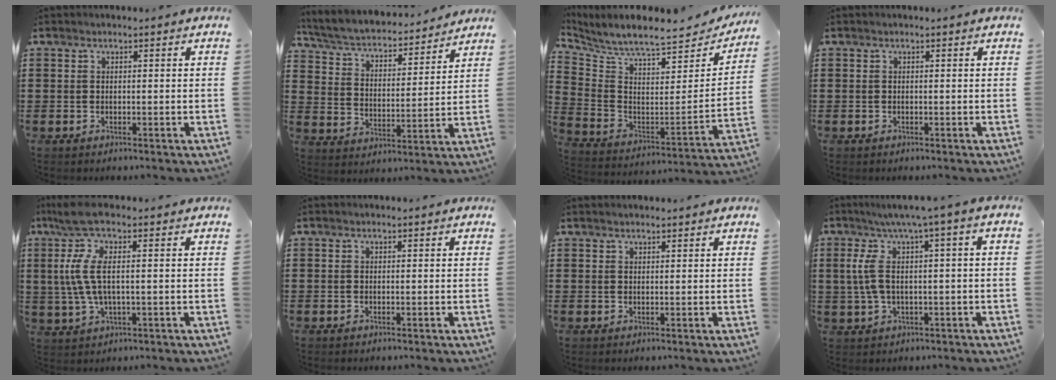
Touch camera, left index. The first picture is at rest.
{"total": 4.2, "force": [3.8, 0.9, 1.5], "torque": [-0.051, -0.030, 0.059]}
{"total": 6.8, "force": [6.2, 0.3, 2.7], "torque": [-0.087, -0.063, 0.102]}
{"total": 0.0}
{"total": 8.5, "force": [0.9, 1.6, 8.2], "torque": [-0.206, -0.018, 0.003]}
{"total": 0.0}
{"total": 0.9, "force": [0.8, 0.0, 0.2], "torque": [-0.006, -0.001, 0.017]}
{"total": 7.1, "force": [0.5, 1.2, 6.9], "torque": [-0.158, -0.010, -0.002]}